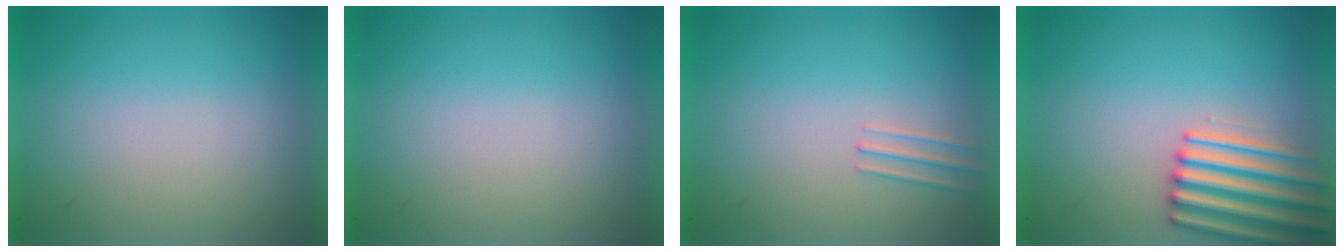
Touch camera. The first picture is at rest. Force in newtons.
{"total": 0.0}
{"total": 1.0}
{"total": 5.0}